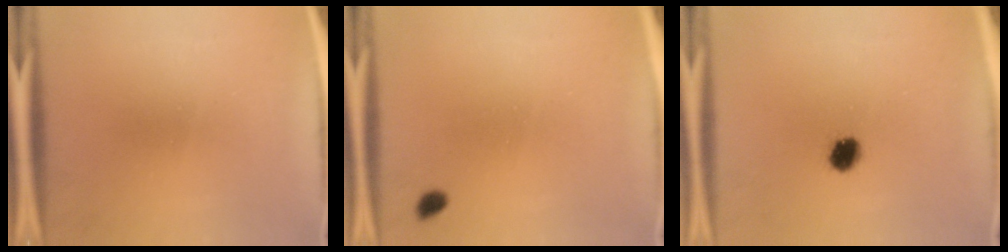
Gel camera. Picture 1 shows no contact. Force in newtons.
{"total": 1.3}
{"total": 4.5}